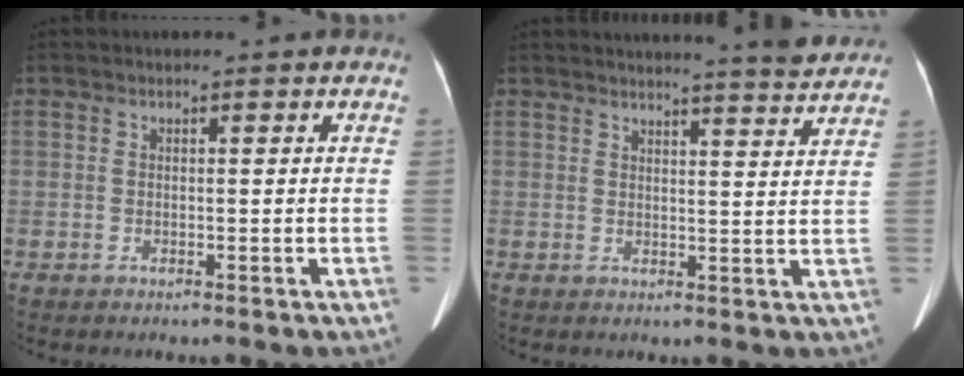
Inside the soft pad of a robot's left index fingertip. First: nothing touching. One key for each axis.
{"total": 9.1, "fx": 8.5, "fy": -0.8, "fz": 2.9, "tx": -0.044, "ty": -0.009, "tz": 0.092}